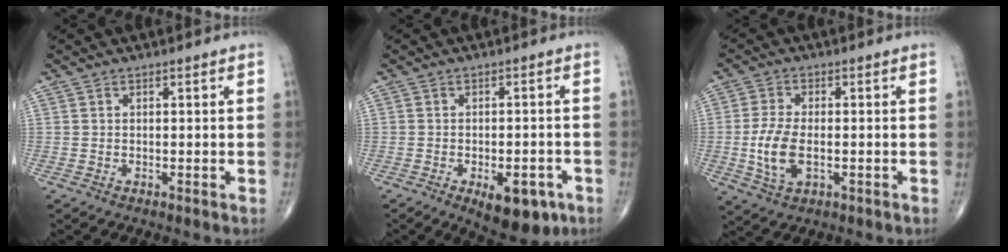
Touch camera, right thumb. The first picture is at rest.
{"total": 9.3, "force": [-4.4, 4.3, 7.0], "torque": [-0.075, 0.009, -0.051]}
{"total": 7.9, "force": [-1.3, 4.1, 6.6], "torque": [-0.142, -0.003, -0.022]}